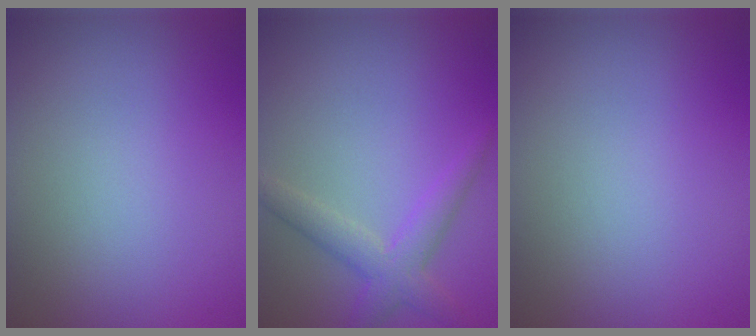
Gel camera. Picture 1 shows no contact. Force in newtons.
{"total": 3.3, "press": 3.2, "slide": 0.3}
{"total": 0.0}